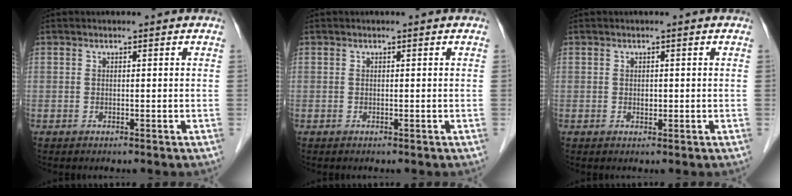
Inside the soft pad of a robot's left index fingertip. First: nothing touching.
{"total": 0.0}
{"total": 0.7, "force": [0.0, 0.5, 0.5], "torque": [-0.008, 0.000, 0.000]}